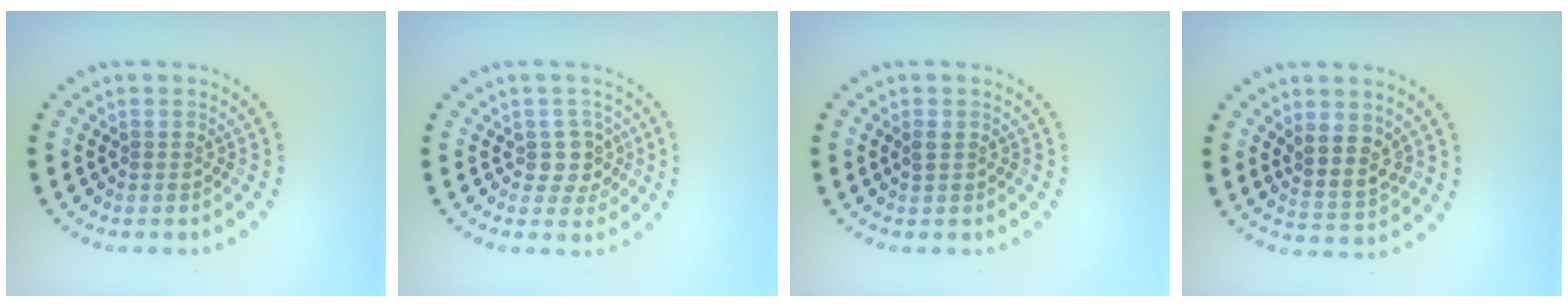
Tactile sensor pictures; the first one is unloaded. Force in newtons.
{"total": 2.4, "press": 2.0, "slide": 1.2}
{"total": 0.8, "press": 0.8, "slide": 0.2}
{"total": 3.3, "press": 2.9, "slide": 1.6}